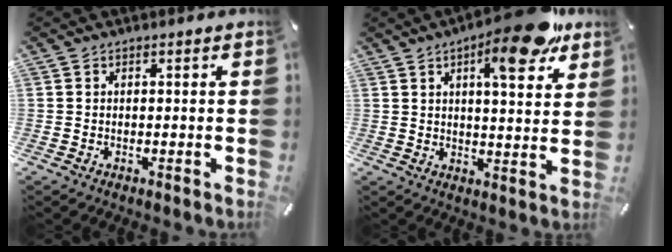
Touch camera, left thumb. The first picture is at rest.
{"total": 14.6, "force": [8.7, 4.2, 10.9], "torque": [-0.155, -0.041, 0.135]}